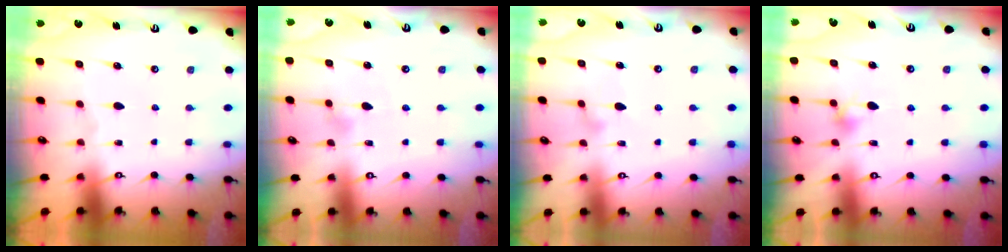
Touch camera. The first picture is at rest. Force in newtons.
{"total": 4.2, "press": 4.2, "slide": 0.3}
{"total": 7.5, "press": 7.4, "slide": 0.5}
{"total": 6.2, "press": 6.1, "slide": 1.3}